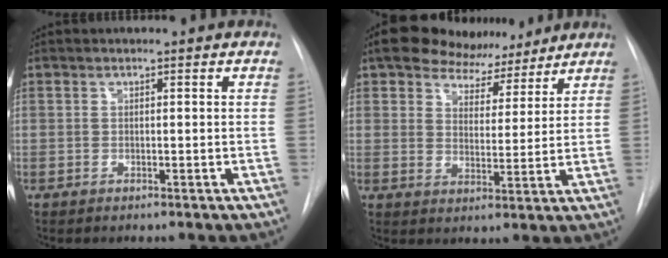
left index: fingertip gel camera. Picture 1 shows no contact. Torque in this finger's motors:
{"motor_torque": [1.01, -1.13, 0.25, 0.06]}